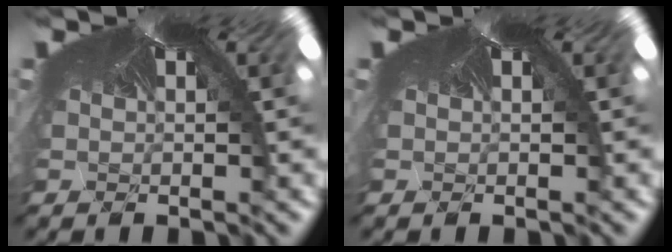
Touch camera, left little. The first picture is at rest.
{"total": 0.0}